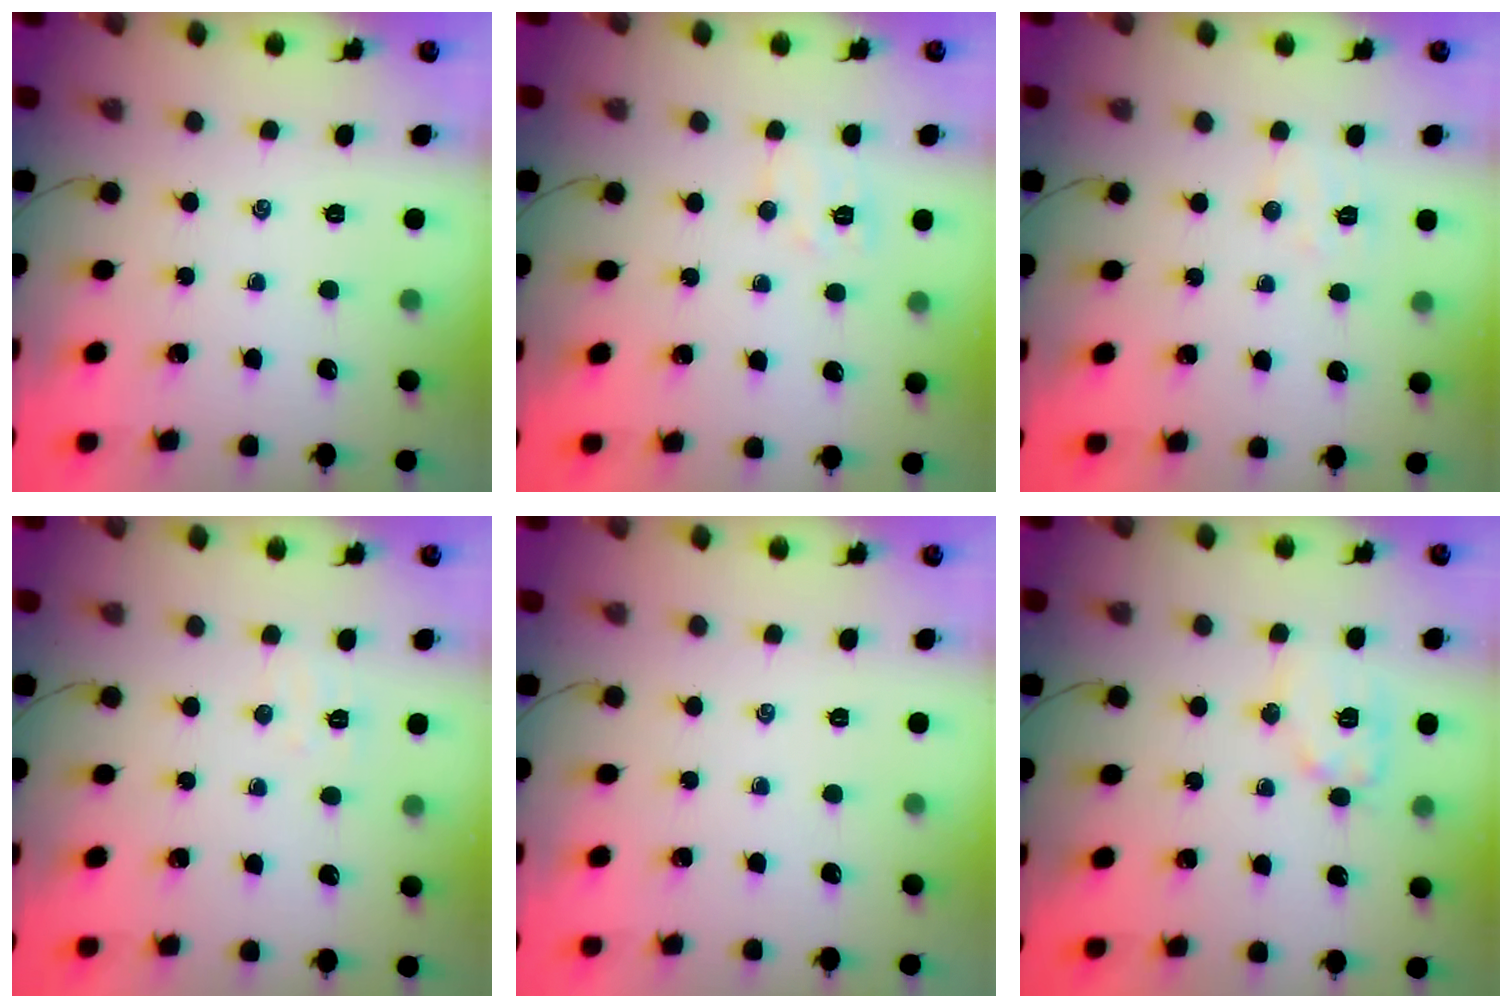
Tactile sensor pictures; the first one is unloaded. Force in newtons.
{"total": 6.8, "press": 6.6, "slide": 1.3}
{"total": 5.3, "press": 5.1, "slide": 1.0}
{"total": 4.2, "press": 4.0, "slide": 1.0}
{"total": 0.0}
{"total": 9.1, "press": 9.1, "slide": 0.4}